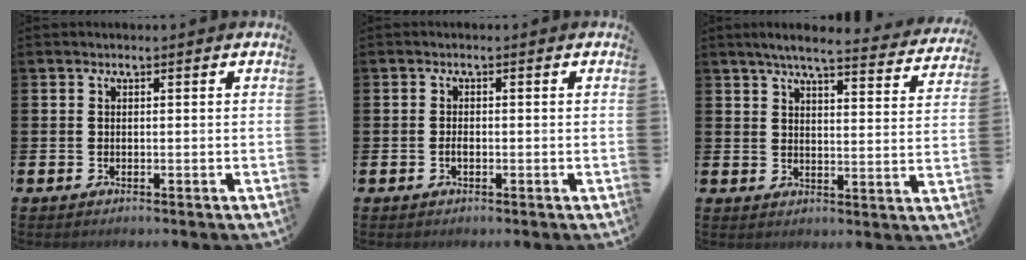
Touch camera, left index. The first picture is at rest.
{"total": 1.0, "force": [-0.3, 0.5, 0.8], "torque": [-0.014, 0.001, -0.007]}
{"total": 5.4, "force": [4.9, 0.3, 2.2], "torque": [-0.048, -0.032, 0.080]}